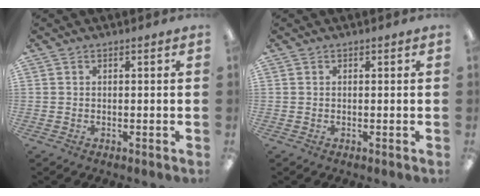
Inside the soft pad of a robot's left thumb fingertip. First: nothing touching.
{"total": 0.0}